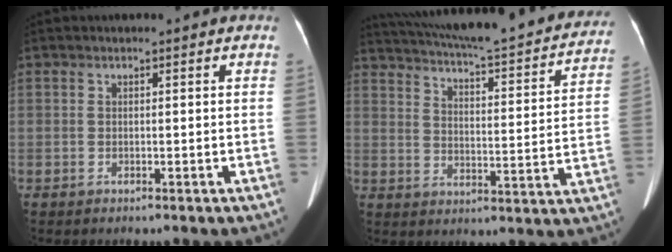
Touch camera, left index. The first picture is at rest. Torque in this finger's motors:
{"motor_torque": [0.19, -0.69, 0.08, 0.10]}